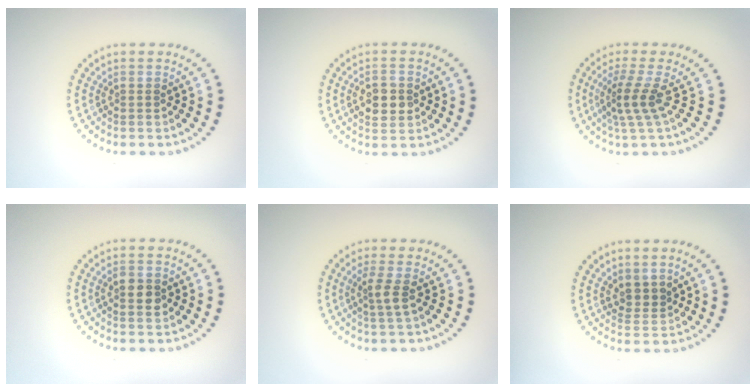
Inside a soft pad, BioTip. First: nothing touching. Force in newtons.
{"total": 3.4, "press": 3.4, "slide": 0.2}
{"total": 2.8, "press": 2.0, "slide": 2.0}
{"total": 1.7, "press": 1.7, "slide": 0.2}
{"total": 1.9, "press": 1.4, "slide": 1.3}
{"total": 2.0, "press": 1.4, "slide": 1.4}